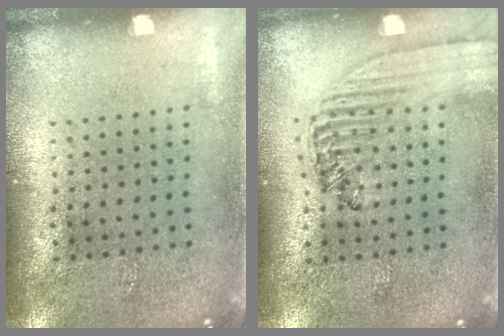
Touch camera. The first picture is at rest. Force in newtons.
{"total": 1.5, "press": 1.3, "slide": 0.7}